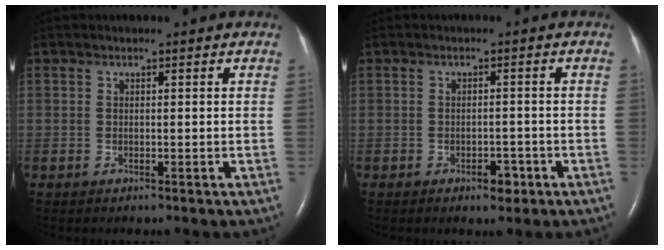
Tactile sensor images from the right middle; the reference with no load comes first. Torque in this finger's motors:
{"motor_torque": [0.42, -0.22, 0.01, 0.01]}